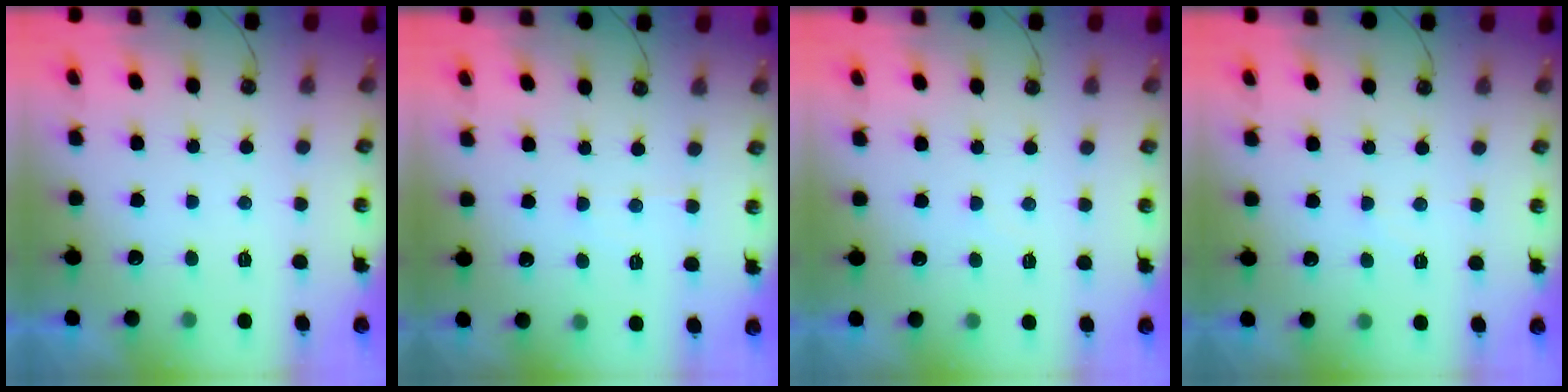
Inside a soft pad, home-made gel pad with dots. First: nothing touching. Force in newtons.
{"total": 4.0, "press": 3.9, "slide": 0.6}
{"total": 3.0, "press": 3.0, "slide": 0.4}
{"total": 4.1, "press": 4.0, "slide": 0.7}